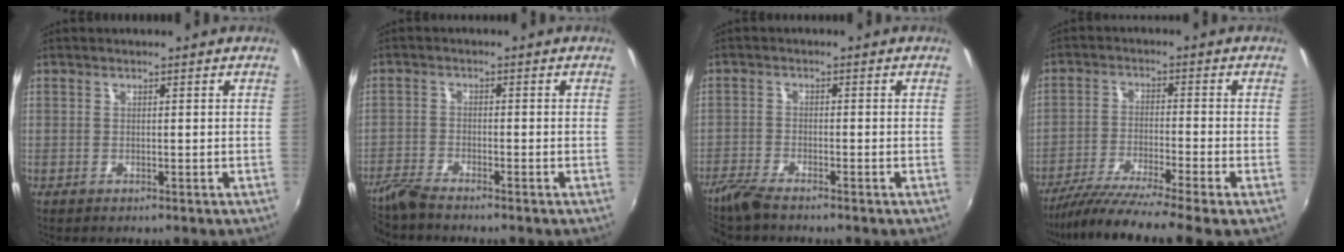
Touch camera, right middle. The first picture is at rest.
{"total": 4.5, "force": [-4.2, 0.2, 1.6], "torque": [-0.049, -0.012, -0.087]}
{"total": 5.4, "force": [-4.8, 0.6, 2.5], "torque": [-0.070, -0.018, -0.096]}
{"total": 12.1, "force": [-9.7, -1.1, 7.1], "torque": [-0.144, -0.042, -0.167]}